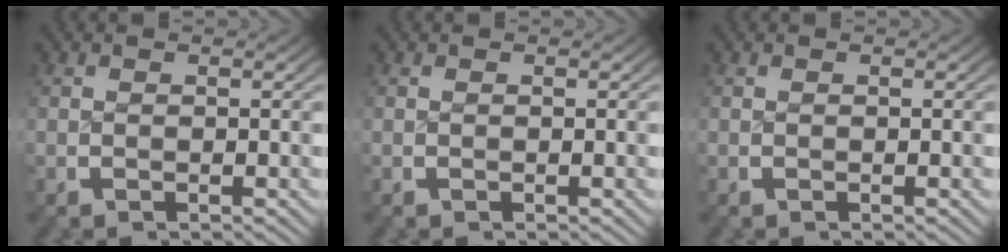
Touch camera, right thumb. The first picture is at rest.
{"total": 0.0}
{"total": 0.0}